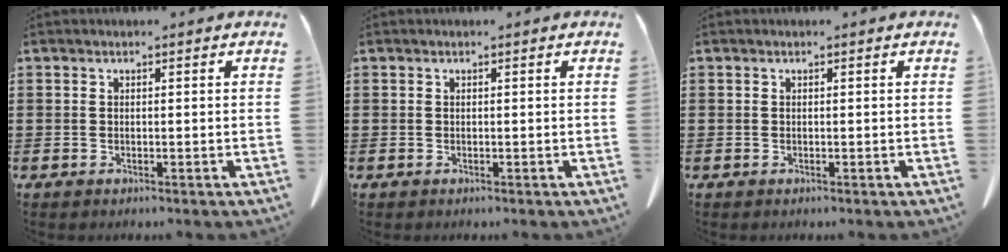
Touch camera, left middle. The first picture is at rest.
{"total": 0.0}
{"total": 0.0}